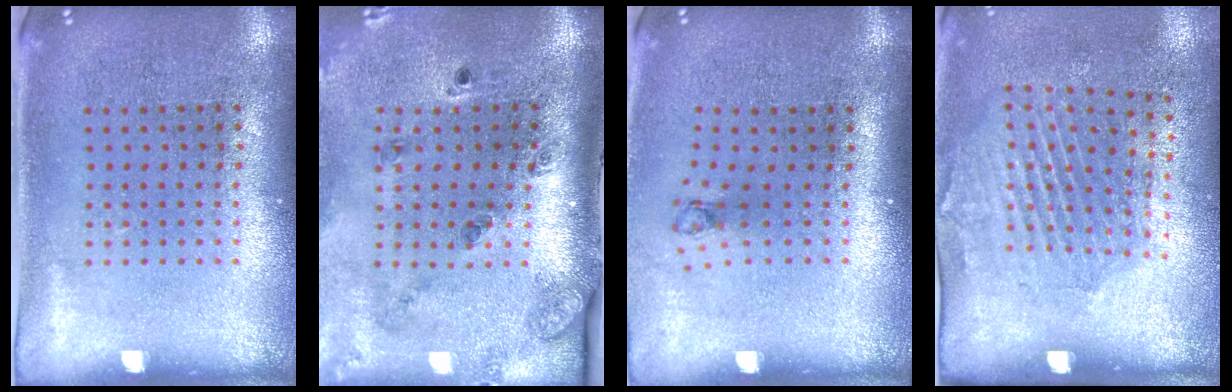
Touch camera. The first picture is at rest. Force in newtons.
{"total": 1.8, "press": 1.5, "slide": 1.0}
{"total": 0.7, "press": 0.3, "slide": 0.6}
{"total": 2.0, "press": 1.2, "slide": 1.6}